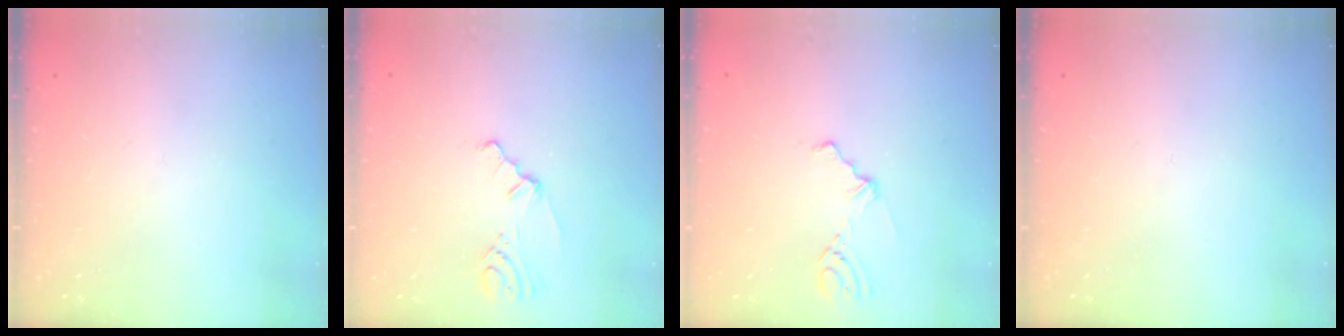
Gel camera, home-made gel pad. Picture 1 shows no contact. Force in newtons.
{"total": 1.8, "press": 1.7, "slide": 0.6}
{"total": 2.9, "press": 2.8, "slide": 0.8}
{"total": 0.0}